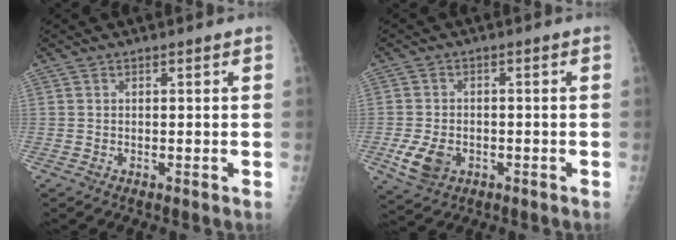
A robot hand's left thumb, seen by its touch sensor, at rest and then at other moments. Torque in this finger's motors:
{"motor_torque": [-0.47, 0.50, 0.65, 0.21, 0.07]}